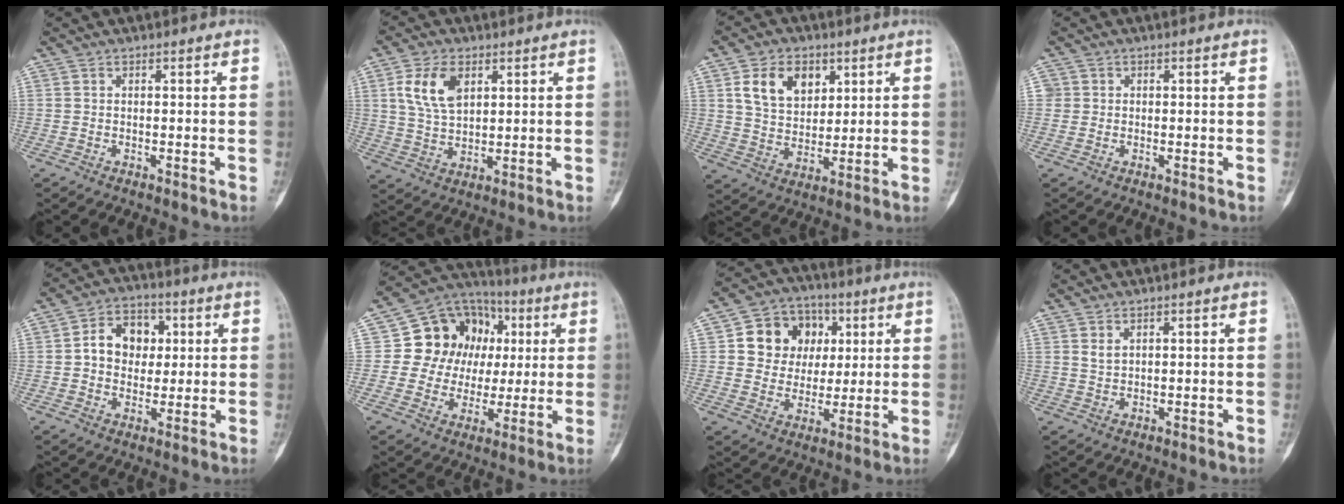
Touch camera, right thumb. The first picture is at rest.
{"total": 8.5, "force": [3.3, 4.5, 6.4], "torque": [-0.123, -0.010, 0.068]}
{"total": 10.9, "force": [4.4, 7.6, 6.4], "torque": [-0.080, -0.018, 0.085]}
{"total": 1.5, "force": [0.2, 1.5, 0.1], "torque": [0.011, 0.004, 0.002]}
{"total": 9.9, "force": [1.5, 7.7, 5.9], "torque": [-0.056, 0.012, 0.017]}
{"total": 16.4, "force": [2.8, 14.1, 7.9], "torque": [-0.071, 0.025, 0.051]}
{"total": 12.7, "force": [3.3, 11.1, 5.4], "torque": [-0.038, 0.001, 0.056]}
{"total": 1.7, "force": [1.0, 0.9, 1.0], "torque": [-0.014, -0.005, 0.027]}